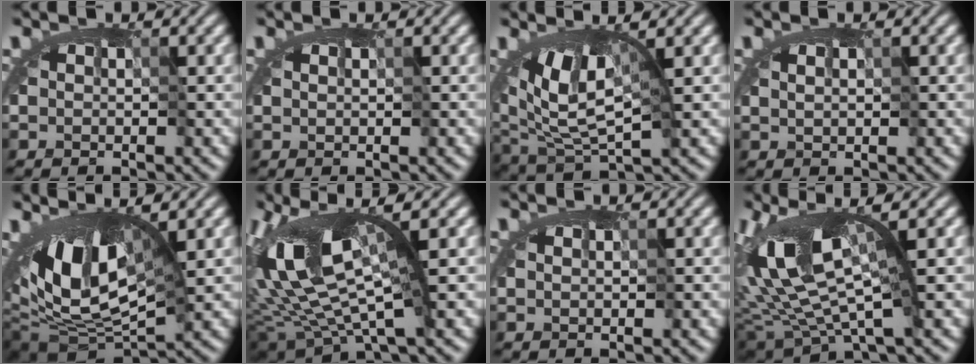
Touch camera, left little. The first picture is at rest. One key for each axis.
{"total": 0.0}
{"total": 5.2, "fx": 1.0, "fy": 2.4, "fz": 4.5, "tx": -0.077, "ty": -0.006, "tz": 0.021}
{"total": 0.7, "fx": 0.4, "fy": 0.4, "fz": 0.4, "tx": -0.004, "ty": 0.003, "tz": 0.003}
{"total": 9.3, "fx": 1.1, "fy": 4.1, "fz": 8.3, "tx": -0.133, "ty": -0.003, "tz": 0.013}
{"total": 9.9, "fx": -0.4, "fy": 3.0, "fz": 9.5, "tx": -0.193, "ty": -0.003, "tz": -0.008}
{"total": 0.0}
{"total": 9.0, "fx": 0.0, "fy": 3.0, "fz": 8.5, "tx": -0.176, "ty": -0.008, "tz": -0.006}